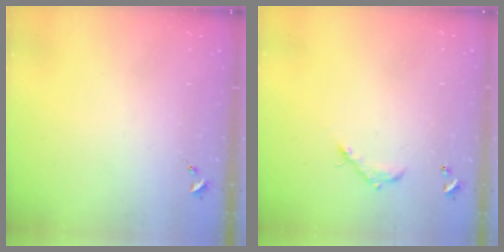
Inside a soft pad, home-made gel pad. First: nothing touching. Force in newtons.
{"total": 5.8, "press": 5.8, "slide": 0.3}